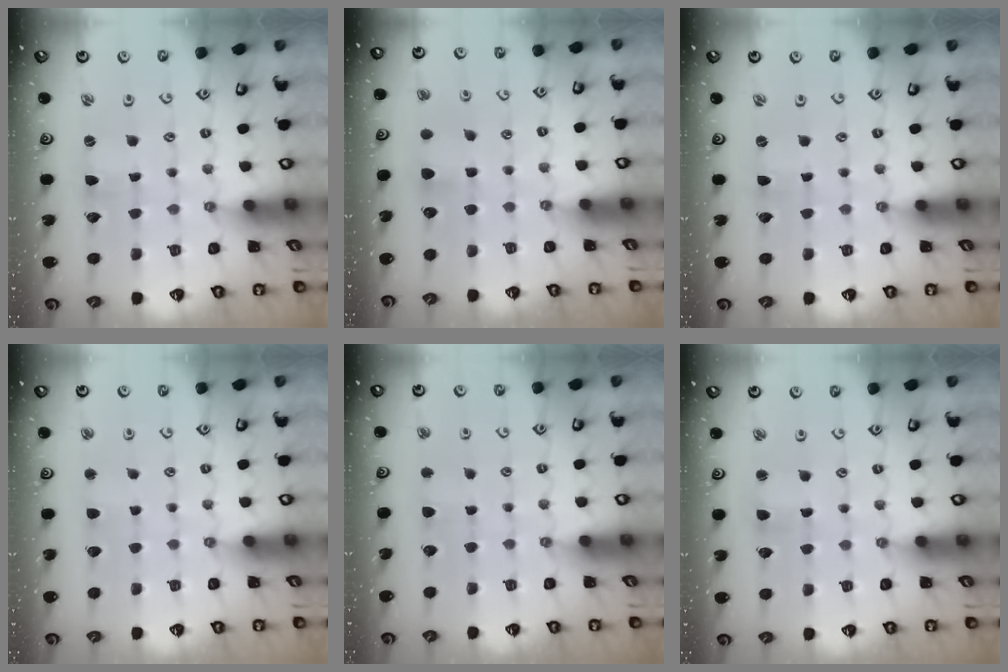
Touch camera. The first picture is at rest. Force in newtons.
{"total": 5.5, "press": 5.5, "slide": 0.6}
{"total": 0.0}
{"total": 2.8, "press": 2.7, "slide": 0.4}
{"total": 2.8, "press": 2.7, "slide": 0.4}
{"total": 3.1, "press": 3.1, "slide": 0.3}